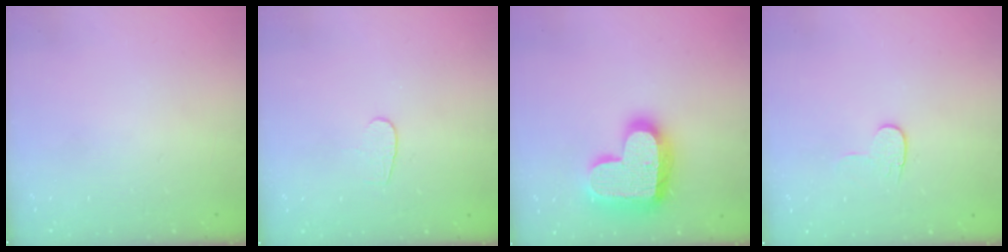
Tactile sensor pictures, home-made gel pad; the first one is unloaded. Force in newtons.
{"total": 4.3, "press": 4.3, "slide": 0.3}
{"total": 21.4, "press": 21.4, "slide": 1.3}
{"total": 6.2, "press": 6.2, "slide": 0.5}